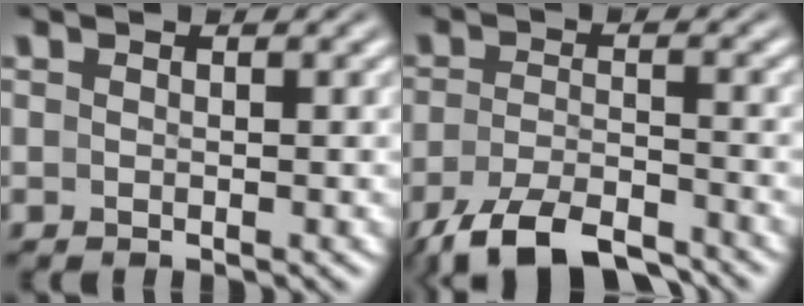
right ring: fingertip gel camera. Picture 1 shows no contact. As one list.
[{"total": 6.5, "force": [-5.3, 2.0, 3.1], "torque": [-0.058, -0.022, -0.076]}]